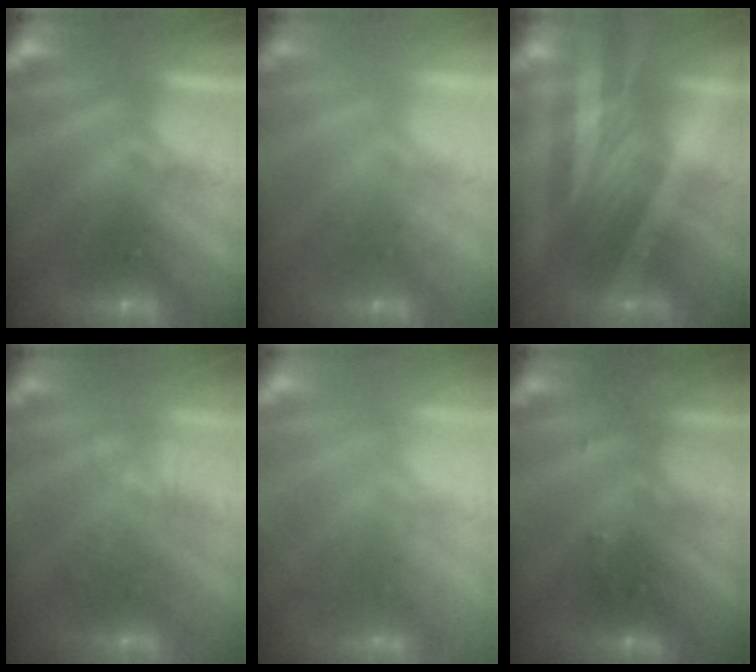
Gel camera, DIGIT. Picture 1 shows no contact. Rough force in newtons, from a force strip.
{"total": 2.1}
{"total": 1.9}
{"total": 2.6}
{"total": 7.5}
{"total": 2.7}